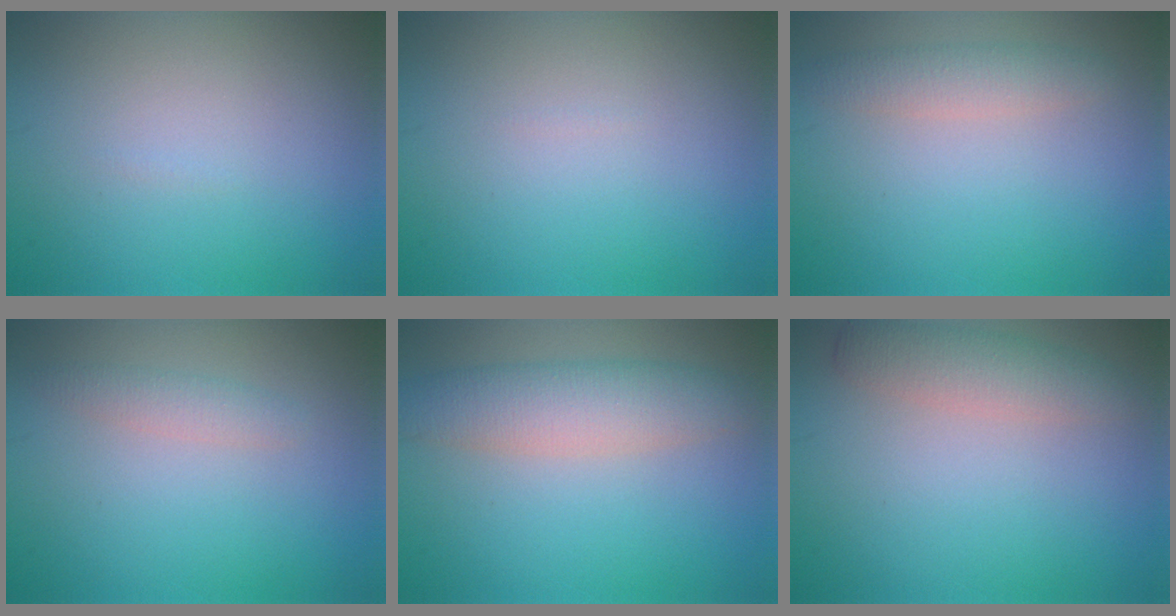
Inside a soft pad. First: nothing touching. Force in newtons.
{"total": 0.0}
{"total": 2.1, "press": 2.1, "slide": 0.0}
{"total": 1.4, "press": 1.4, "slide": 0.1}
{"total": 4.4, "press": 4.4, "slide": 0.1}
{"total": 2.7, "press": 2.7, "slide": 0.1}